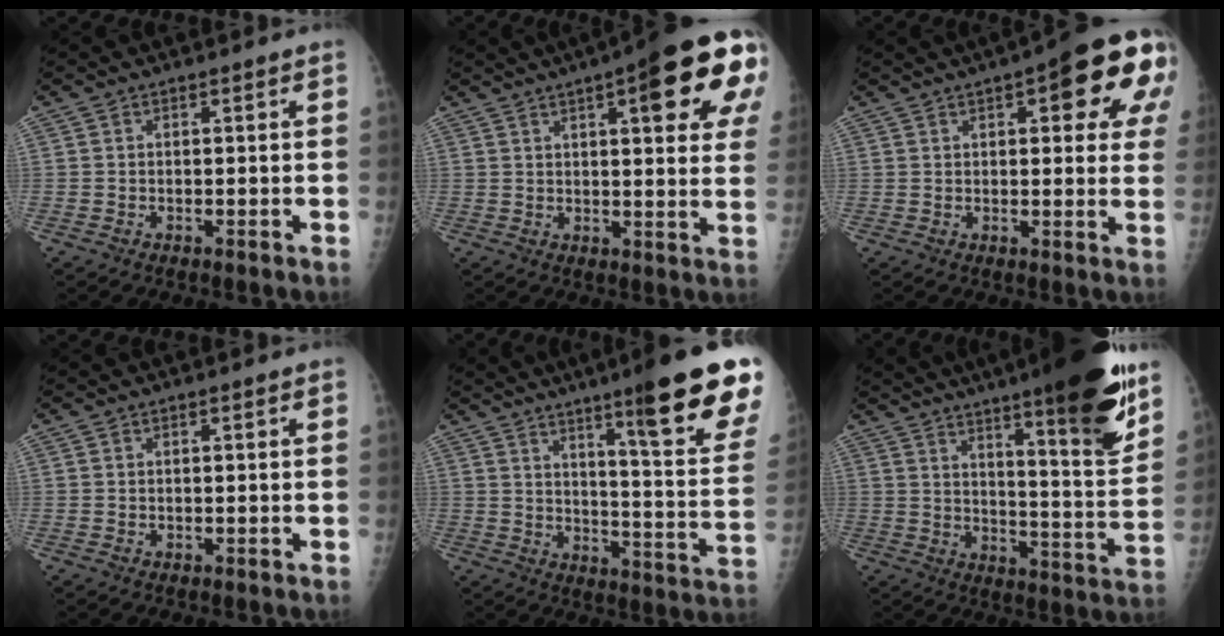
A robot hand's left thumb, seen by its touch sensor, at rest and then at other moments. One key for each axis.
{"total": 20.4, "fx": 8.5, "fy": 5.1, "fz": 17.8, "tx": -0.218, "ty": -0.013, "tz": 0.101}
{"total": 16.9, "fx": 7.0, "fy": 6.1, "fz": 14.2, "tx": -0.149, "ty": -0.004, "tz": 0.078}
{"total": 0.0}
{"total": 22.0, "fx": 13.3, "fy": 2.0, "fz": 17.4, "tx": -0.214, "ty": -0.067, "tz": 0.187}
{"total": 21.8, "fx": 14.3, "fy": 2.7, "fz": 16.3, "tx": -0.214, "ty": -0.068, "tz": 0.208}